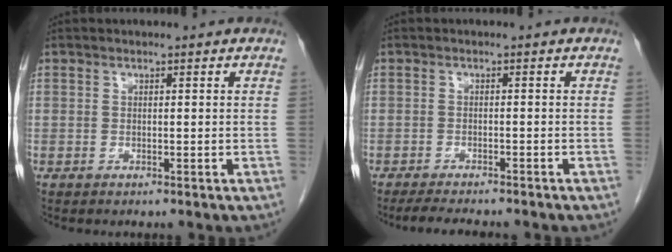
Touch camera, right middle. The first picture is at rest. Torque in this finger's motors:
{"motor_torque": [0.07, -0.05, 0.02, 0.01]}